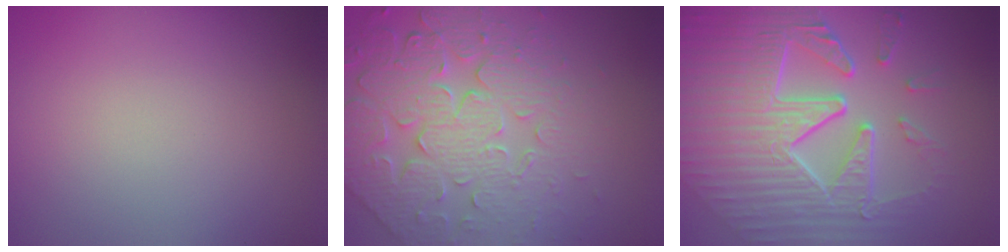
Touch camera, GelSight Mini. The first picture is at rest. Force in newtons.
{"total": 7.7, "press": 5.8, "slide": 5.0}
{"total": 9.4, "press": 6.4, "slide": 6.9}